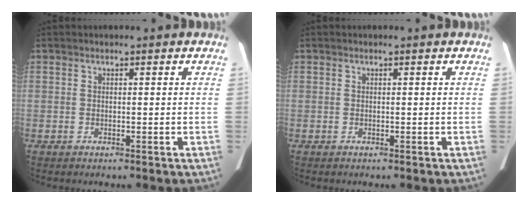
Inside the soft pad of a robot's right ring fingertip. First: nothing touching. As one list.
[{"total": 0.0}]